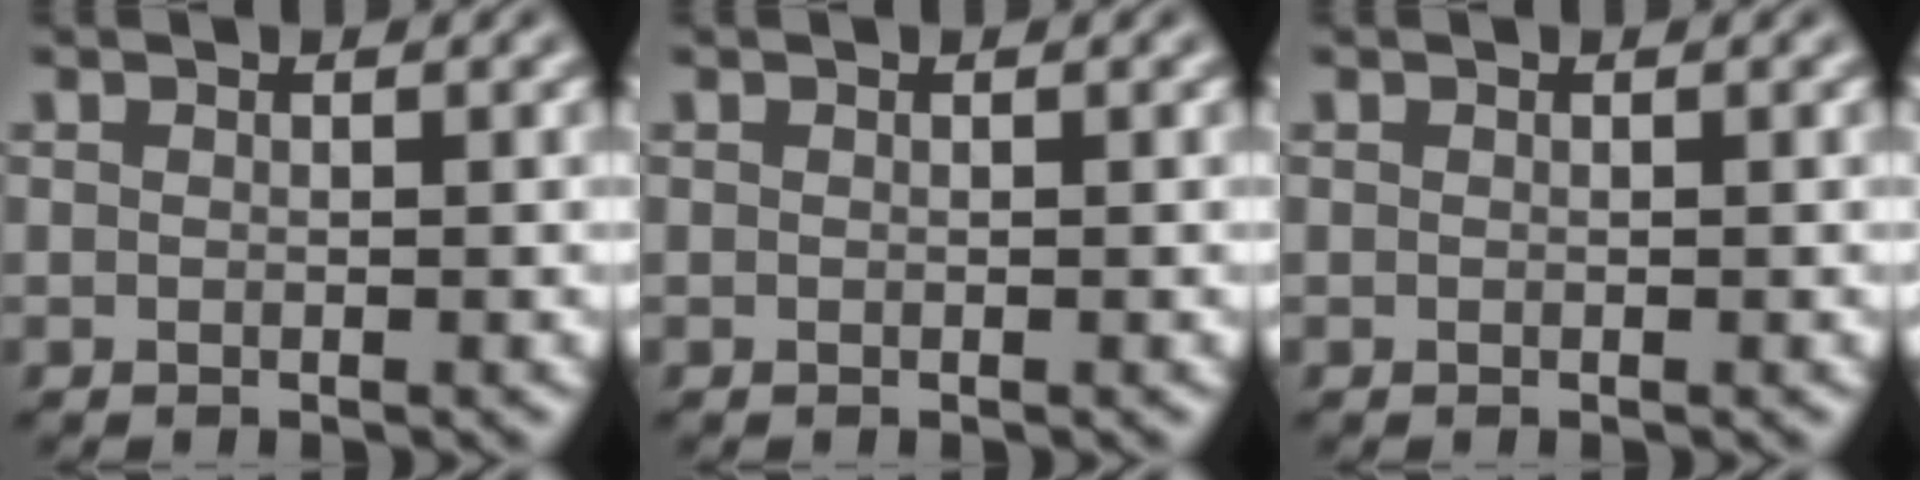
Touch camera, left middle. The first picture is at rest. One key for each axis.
{"total": 0.0}
{"total": 0.0}